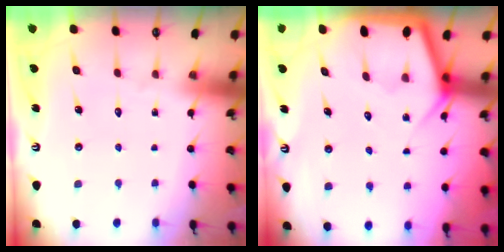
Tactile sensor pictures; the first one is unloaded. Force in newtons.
{"total": 4.8, "press": 4.8, "slide": 0.5}